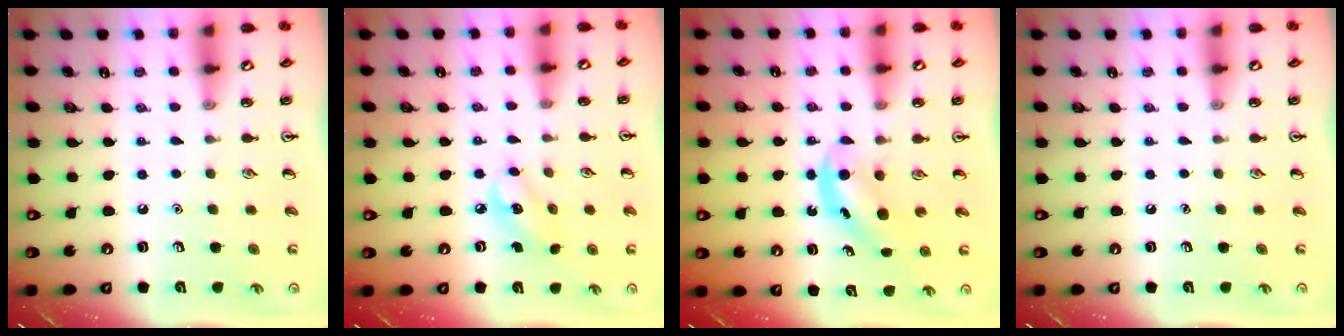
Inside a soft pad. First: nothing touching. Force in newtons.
{"total": 5.0, "press": 5.0, "slide": 0.8}
{"total": 4.8, "press": 4.7, "slide": 0.6}
{"total": 0.0}